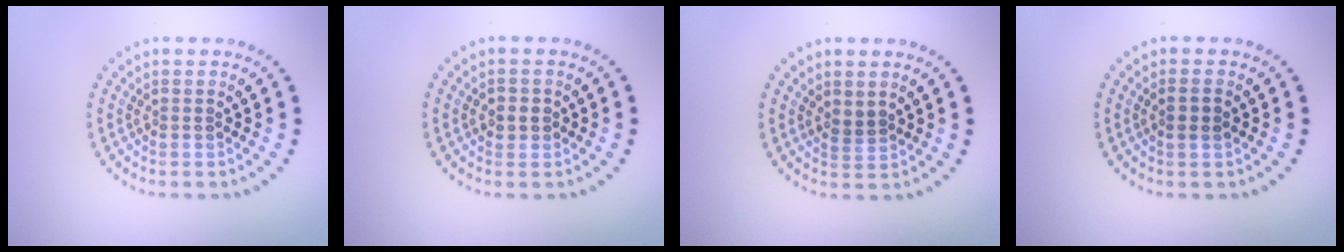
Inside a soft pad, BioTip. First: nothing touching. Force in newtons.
{"total": 1.4, "press": 1.4, "slide": 0.3}
{"total": 1.1, "press": 1.0, "slide": 0.5}
{"total": 1.5, "press": 1.4, "slide": 0.4}